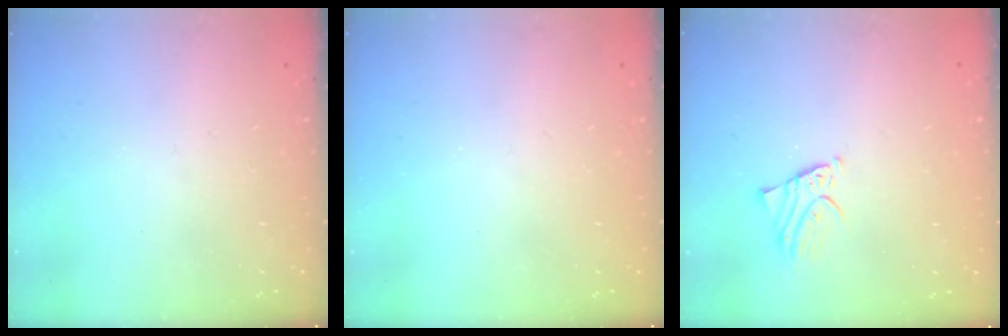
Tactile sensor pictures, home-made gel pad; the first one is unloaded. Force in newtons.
{"total": 0.0}
{"total": 2.0, "press": 2.0, "slide": 0.2}